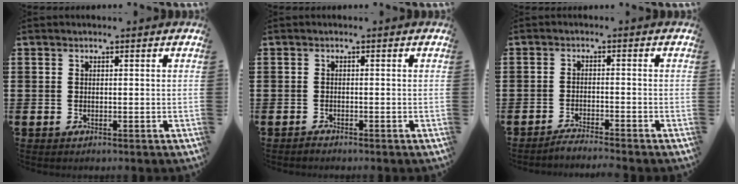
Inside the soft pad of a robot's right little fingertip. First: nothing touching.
{"total": 0.6, "force": [-0.6, 0.0, 0.1], "torque": [-0.003, -0.003, -0.011]}
{"total": 1.3, "force": [-1.2, -0.2, 0.4], "torque": [-0.006, -0.002, -0.023]}